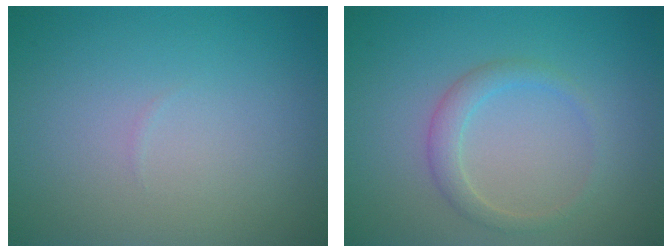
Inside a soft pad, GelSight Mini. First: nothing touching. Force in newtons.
{"total": 1.9, "press": 1.9, "slide": 0.1}